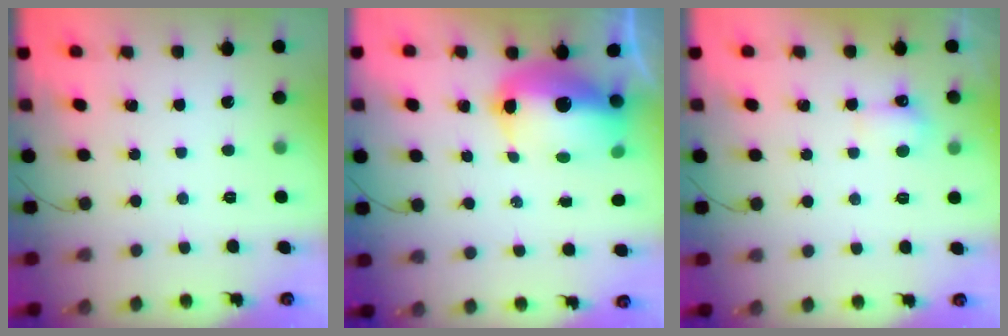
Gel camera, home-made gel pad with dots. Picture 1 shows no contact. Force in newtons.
{"total": 11.6, "press": 11.4, "slide": 2.2}
{"total": 3.6, "press": 3.5, "slide": 1.0}